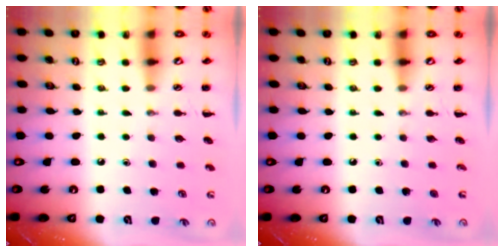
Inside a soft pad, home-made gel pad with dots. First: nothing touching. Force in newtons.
{"total": 0.0}